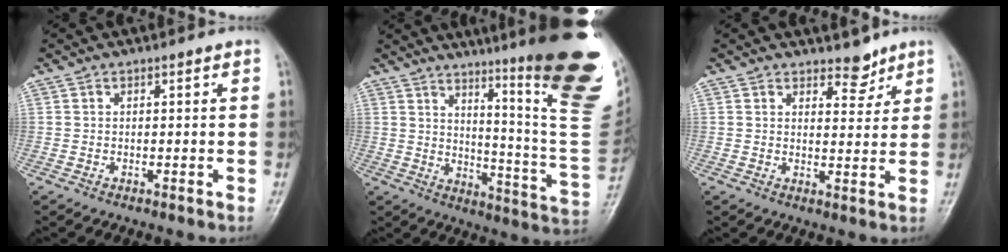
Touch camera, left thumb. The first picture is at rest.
{"total": 27.3, "force": [15.5, 3.0, 22.3], "torque": [-0.234, -0.094, 0.211]}
{"total": 3.8, "force": [3.1, 1.8, 1.2], "torque": [0.004, -0.025, 0.047]}